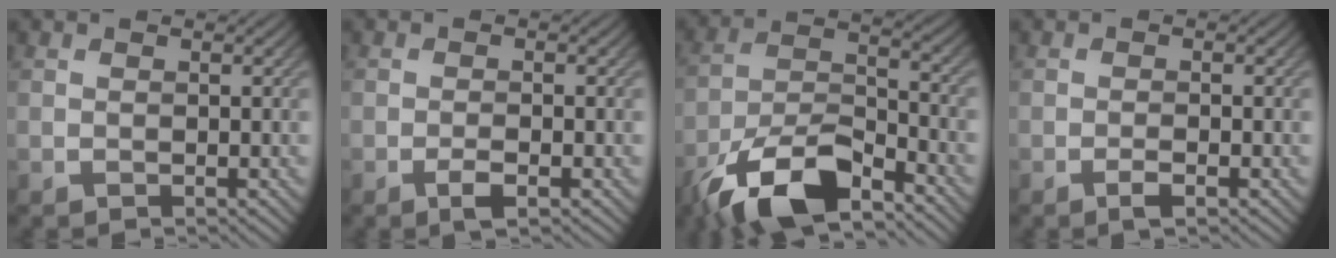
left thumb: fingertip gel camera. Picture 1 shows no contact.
{"total": 2.0, "force": [-1.1, 0.3, 1.7], "torque": [-0.030, 0.003, -0.021]}
{"total": 13.1, "force": [-9.1, 4.6, 8.2], "torque": [-0.159, -0.004, -0.188]}
{"total": 1.6, "force": [-0.9, 0.1, 1.3], "torque": [-0.022, 0.004, -0.019]}